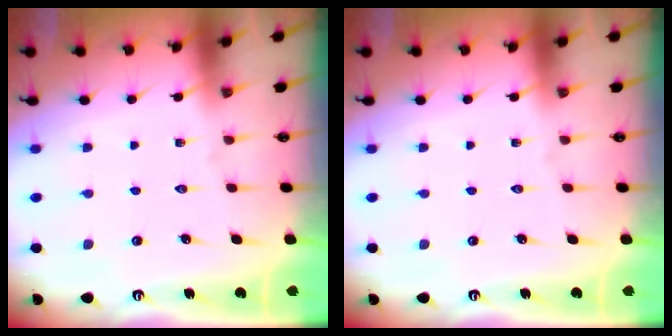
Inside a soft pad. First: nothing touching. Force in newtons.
{"total": 0.0}